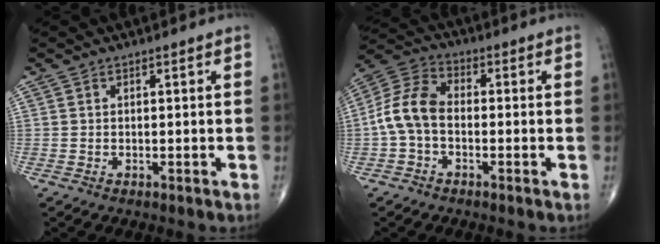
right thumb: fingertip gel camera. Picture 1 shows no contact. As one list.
[{"total": 8.8, "force": [-1.3, 5.7, 6.6], "torque": [-0.132, 0.028, -0.040]}]